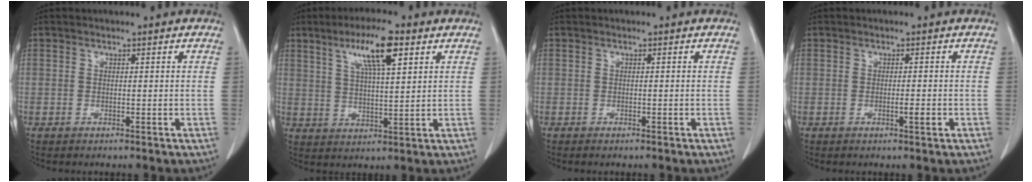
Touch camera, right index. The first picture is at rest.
{"total": 9.7, "force": [4.8, 1.9, 8.2], "torque": [-0.150, 0.009, 0.086]}
{"total": 1.0, "force": [-0.5, 0.4, 0.7], "torque": [-0.019, -0.002, -0.005]}
{"total": 2.1, "force": [-0.7, 0.5, 1.9], "torque": [-0.035, -0.001, -0.009]}